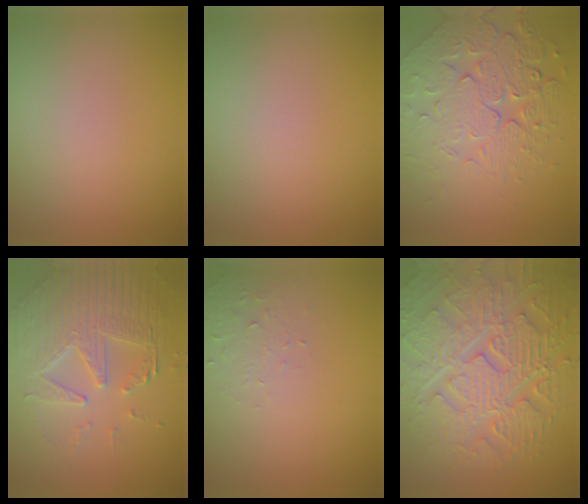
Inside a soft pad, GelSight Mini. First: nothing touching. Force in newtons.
{"total": 0.0}
{"total": 6.4, "press": 5.5, "slide": 3.4}
{"total": 6.7, "press": 5.1, "slide": 4.3}
{"total": 1.6, "press": 1.6, "slide": 0.4}
{"total": 9.3, "press": 6.9, "slide": 6.3}